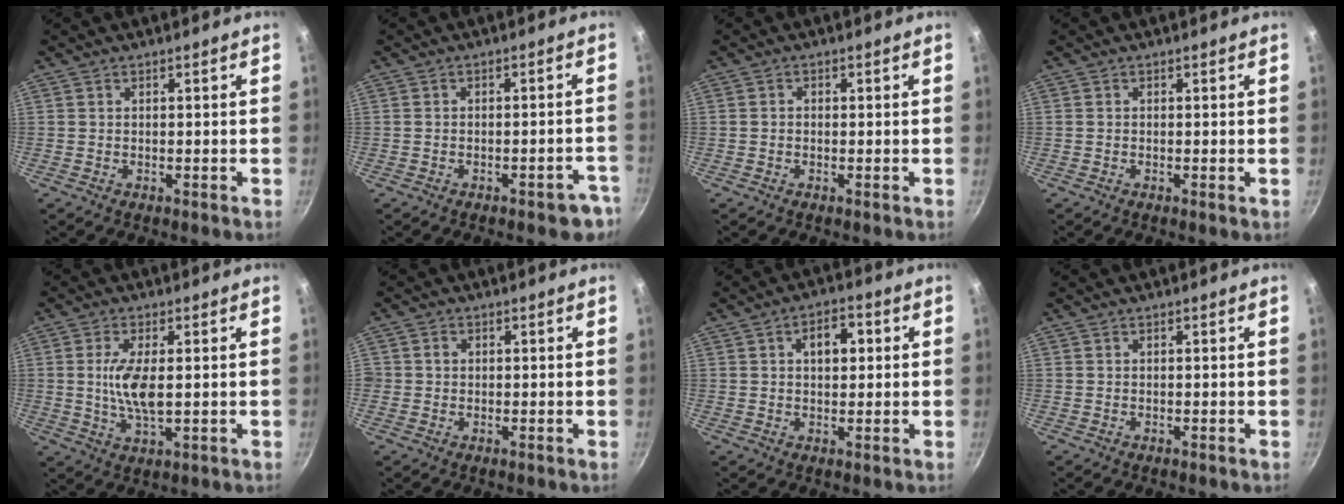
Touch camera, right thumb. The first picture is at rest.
{"total": 5.6, "force": [-3.4, 2.6, 3.6], "torque": [-0.011, 0.040, -0.024]}
{"total": 0.8, "force": [-0.2, 0.7, 0.4], "torque": [-0.007, 0.005, -0.004]}
{"total": 0.0}
{"total": 7.7, "force": [0.5, 2.8, 7.1], "torque": [-0.144, -0.006, 0.012]}
{"total": 1.7, "force": [0.2, 1.6, 0.5], "torque": [-0.003, 0.004, 0.000]}
{"total": 6.0, "force": [1.3, 3.7, 4.5], "torque": [-0.043, 0.011, 0.015]}
{"total": 0.0}